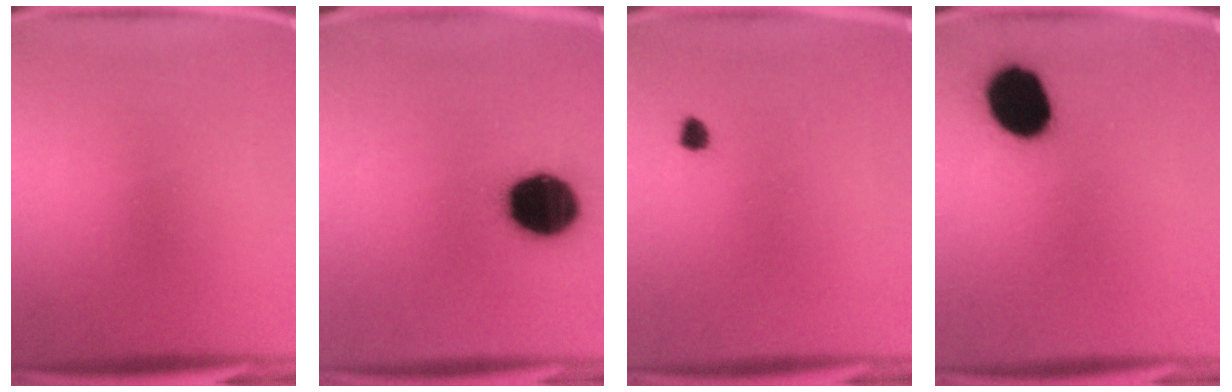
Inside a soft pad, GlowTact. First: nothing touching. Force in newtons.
{"total": 17.9}
{"total": 1.2}
{"total": 13.6}